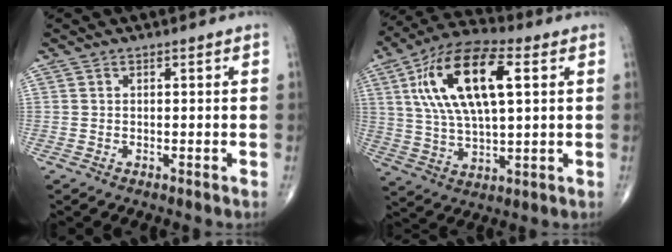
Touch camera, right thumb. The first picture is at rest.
{"total": 18.7, "force": [5.1, 7.8, 16.2], "torque": [-0.304, 0.013, 0.087]}